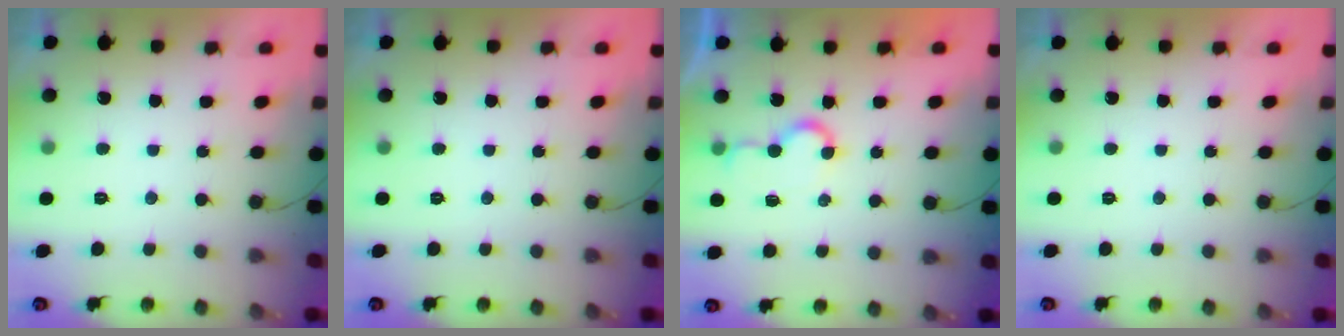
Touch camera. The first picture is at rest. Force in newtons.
{"total": 0.0}
{"total": 5.1, "press": 5.1, "slide": 0.4}
{"total": 1.8, "press": 1.8, "slide": 0.1}